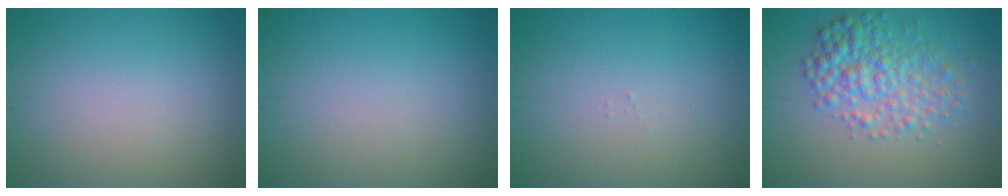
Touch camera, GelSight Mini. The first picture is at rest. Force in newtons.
{"total": 0.0}
{"total": 0.0}
{"total": 5.1, "press": 5.1, "slide": 0.1}